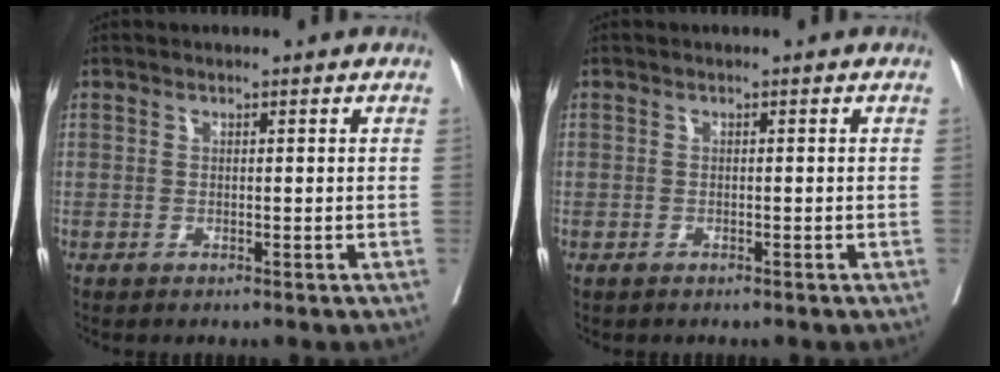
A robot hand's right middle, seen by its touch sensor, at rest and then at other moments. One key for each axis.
{"total": 0.0}